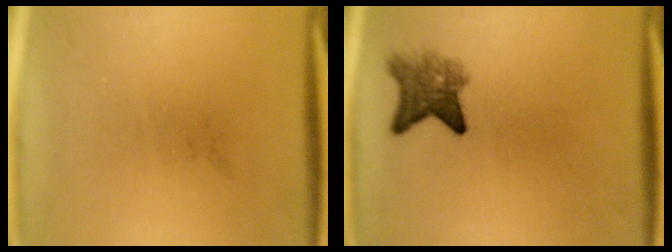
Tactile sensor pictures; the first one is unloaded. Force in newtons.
{"total": 4.5}